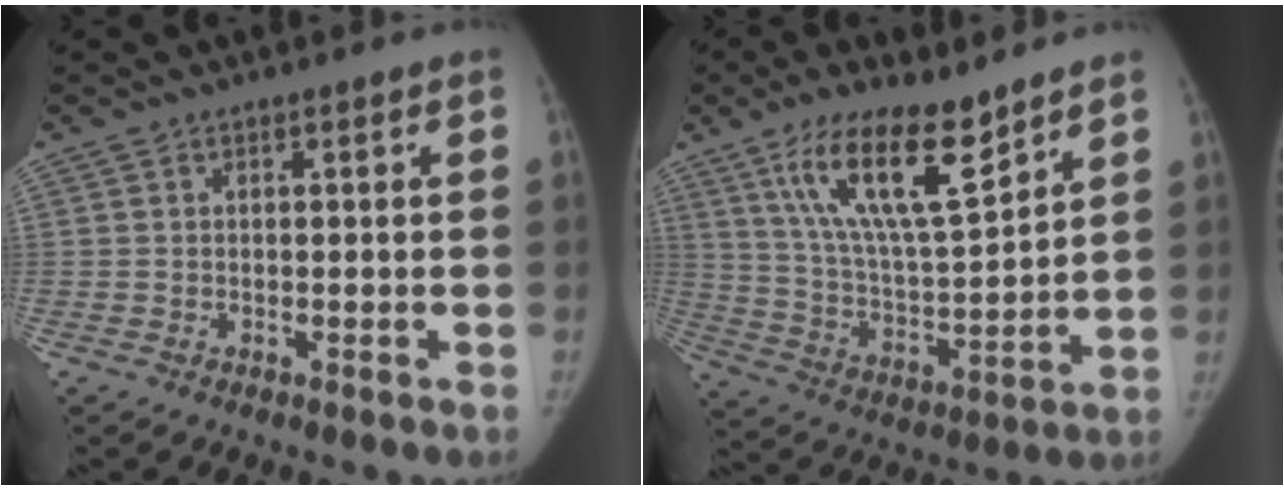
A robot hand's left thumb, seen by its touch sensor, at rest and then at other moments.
{"total": 16.6, "force": [10.5, 4.8, 11.9], "torque": [-0.193, -0.057, 0.204]}